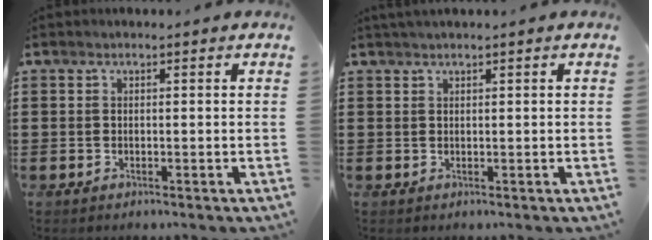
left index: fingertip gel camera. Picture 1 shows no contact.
{"total": 0.9, "force": [0.8, -0.1, 0.5], "torque": [-0.010, -0.001, 0.015]}